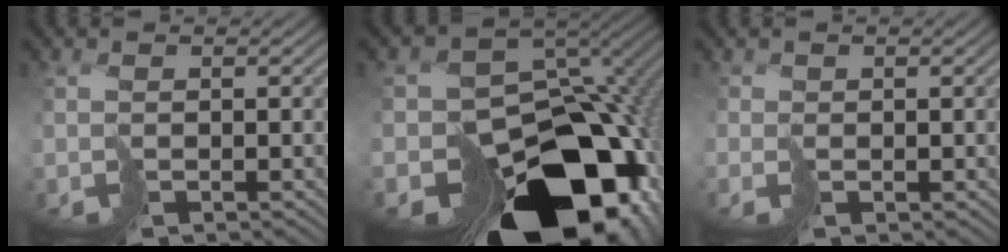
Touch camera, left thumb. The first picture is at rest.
{"total": 18.4, "force": [-9.5, 12.7, 9.3], "torque": [-0.141, -0.040, -0.121]}
{"total": 1.1, "force": [0.4, -0.1, -1.1], "torque": [0.028, 0.000, 0.007]}